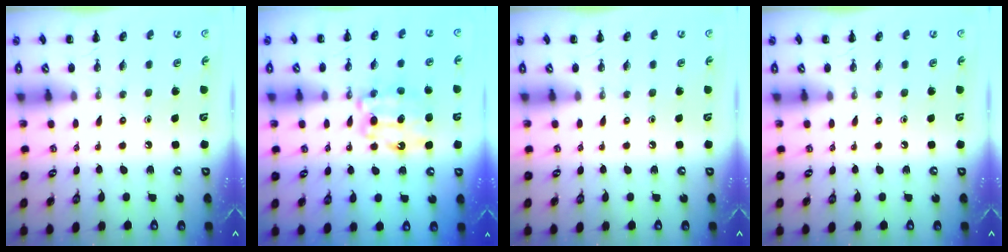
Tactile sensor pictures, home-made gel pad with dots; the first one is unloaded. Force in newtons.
{"total": 9.7, "press": 9.7, "slide": 0.7}
{"total": 0.0}
{"total": 0.0}